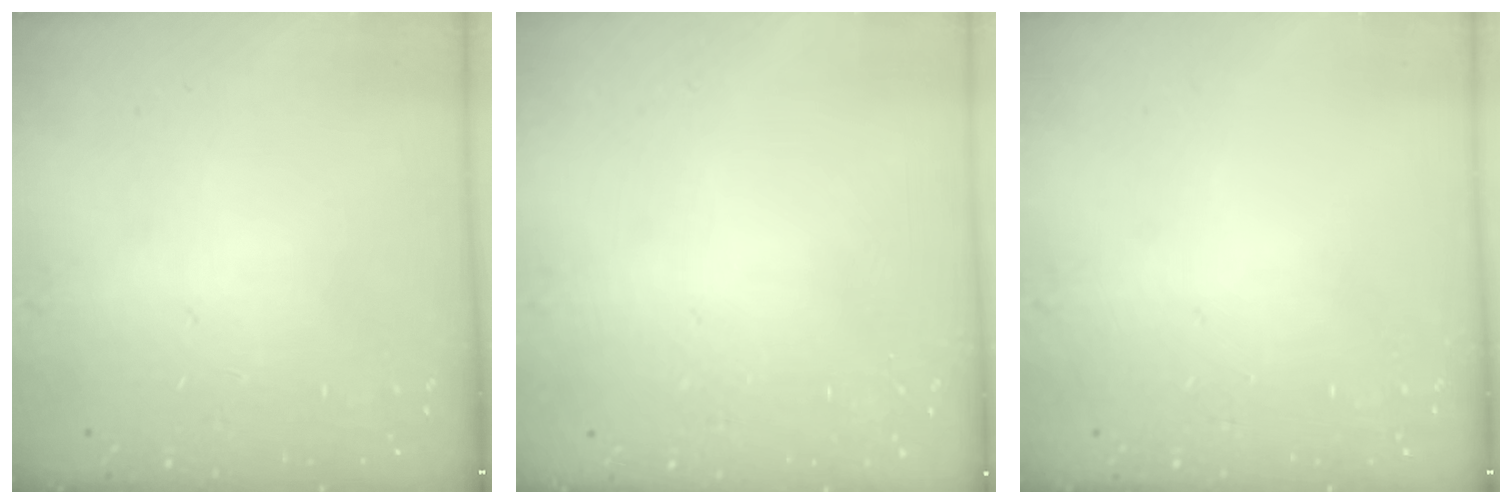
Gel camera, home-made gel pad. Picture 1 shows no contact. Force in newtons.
{"total": 0.0}
{"total": 0.0}